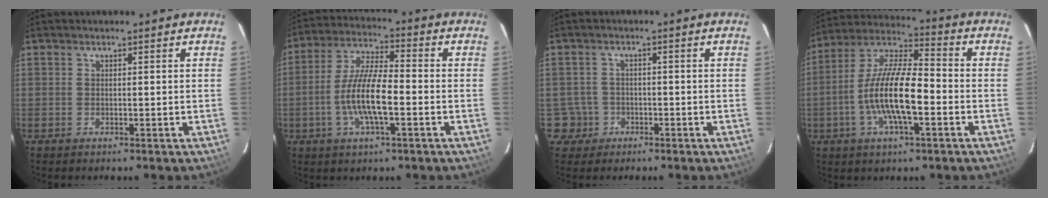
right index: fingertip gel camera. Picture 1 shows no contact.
{"total": 11.0, "force": [-3.0, 2.7, 10.2], "torque": [-0.209, 0.000, -0.059]}
{"total": 4.1, "force": [-1.5, 3.8, -0.2], "torque": [0.001, 0.020, -0.026]}
{"total": 14.7, "force": [-4.0, 4.1, 13.5], "torque": [-0.269, -0.001, -0.079]}